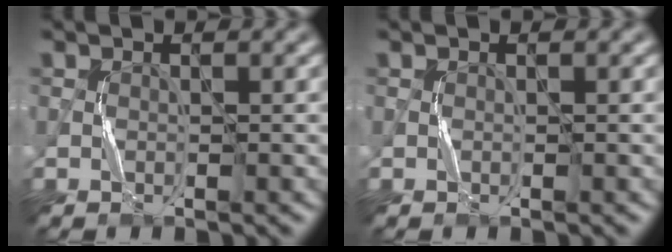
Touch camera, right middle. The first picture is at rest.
{"total": 0.0}